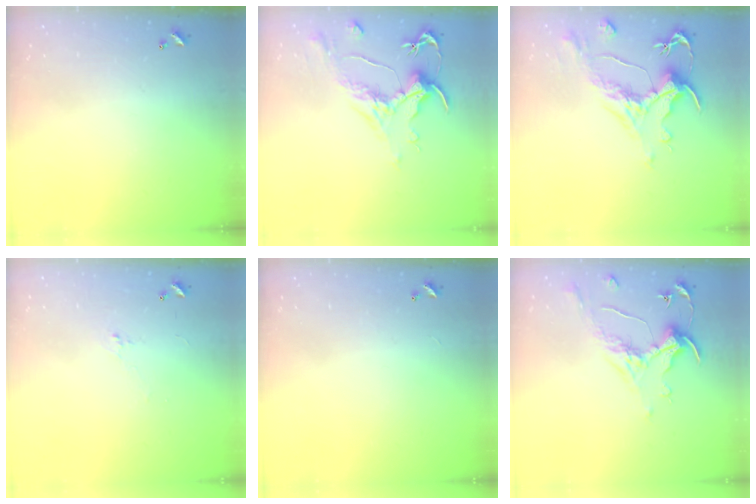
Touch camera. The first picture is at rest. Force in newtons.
{"total": 1.6, "press": 0.8, "slide": 1.5}
{"total": 1.8, "press": 1.1, "slide": 1.4}
{"total": 0.6, "press": 0.3, "slide": 0.5}
{"total": 2.6, "press": 2.6, "slide": 0.3}
{"total": 0.8, "press": 0.7, "slide": 0.5}